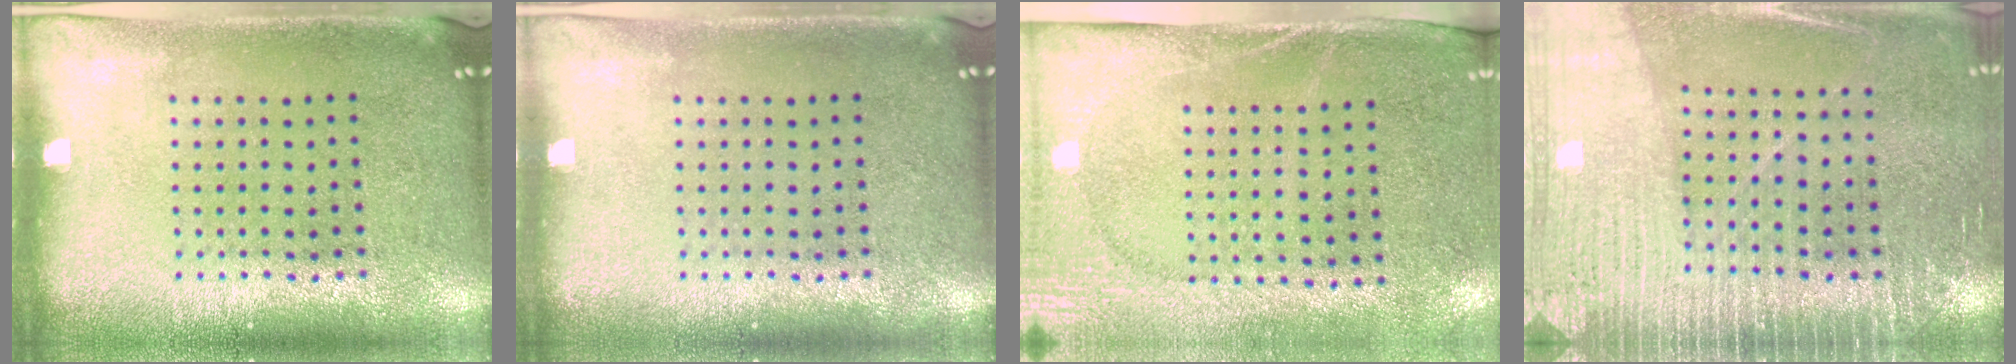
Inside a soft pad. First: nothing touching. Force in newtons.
{"total": 0.0}
{"total": 2.7, "press": 2.3, "slide": 1.4}
{"total": 3.0, "press": 3.0, "slide": 0.4}